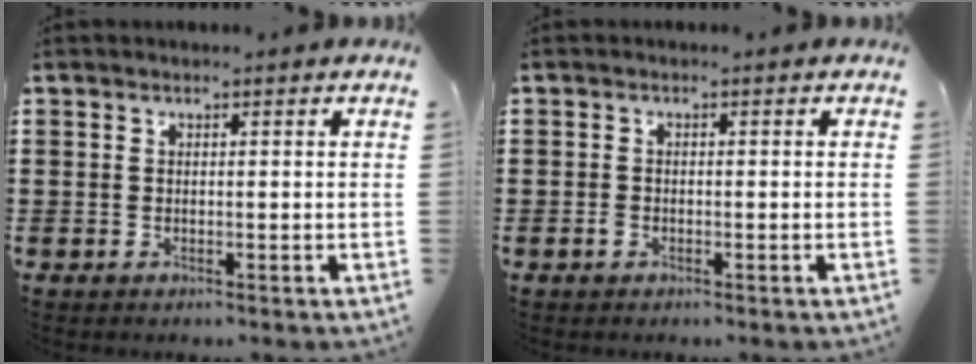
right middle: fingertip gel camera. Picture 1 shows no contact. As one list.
[{"total": 1.0, "force": [-0.6, 0.6, 0.6], "torque": [-0.021, -0.004, -0.014]}]